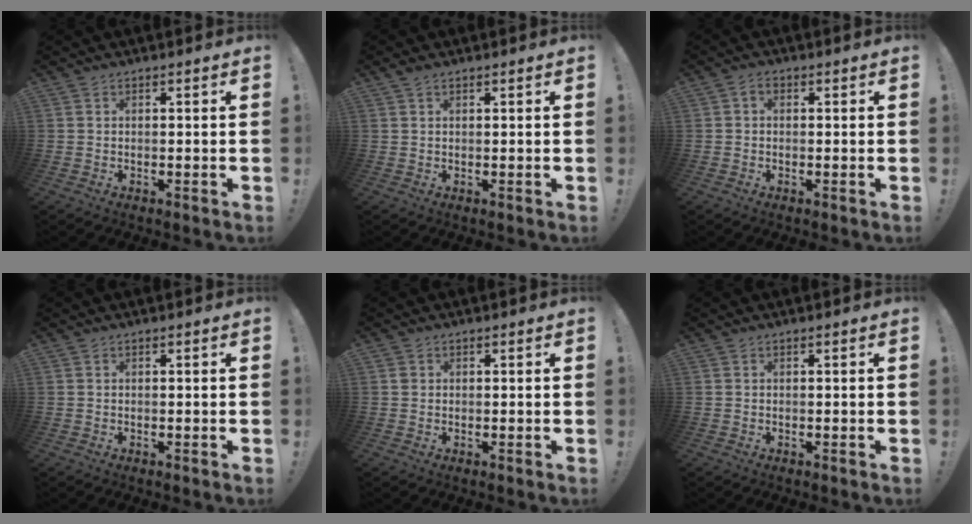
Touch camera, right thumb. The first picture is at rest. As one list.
[{"total": 1.1, "force": [0.7, 0.4, 0.7], "torque": [-0.015, 0.001, 0.013]}, {"total": 1.6, "force": [-0.4, 1.1, 1.0], "torque": [-0.027, 0.010, -0.005]}, {"total": 0.0}, {"total": 1.2, "force": [0.5, 1.0, 0.3], "torque": [-0.006, 0.004, 0.009]}, {"total": 0.0}]